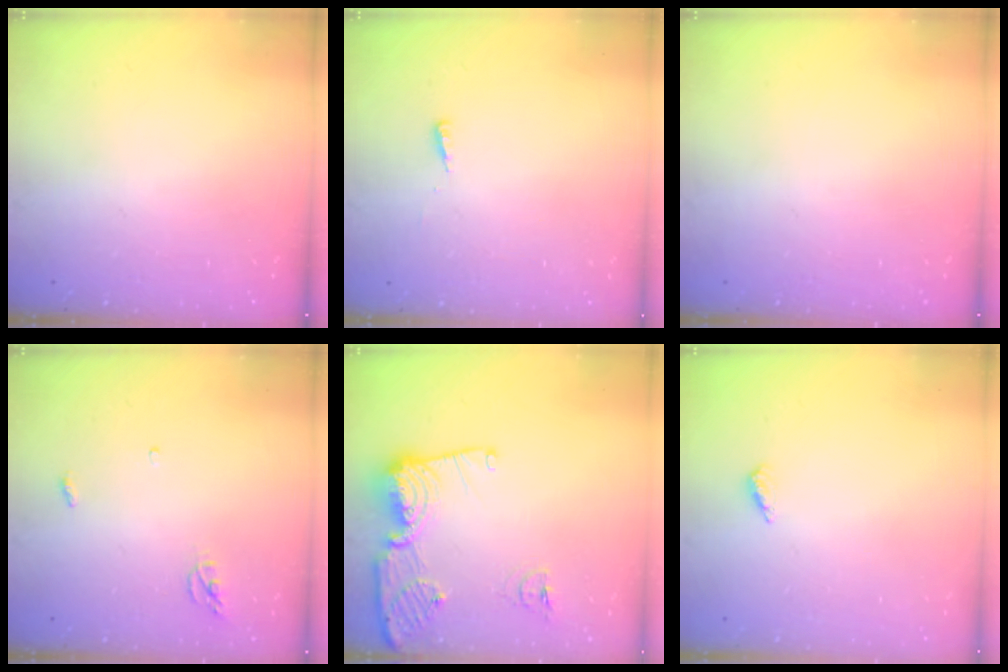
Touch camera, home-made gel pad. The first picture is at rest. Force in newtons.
{"total": 3.1, "press": 3.0, "slide": 0.9}
{"total": 0.0}
{"total": 3.8, "press": 3.8, "slide": 0.3}
{"total": 13.9, "press": 13.8, "slide": 1.5}
{"total": 2.6, "press": 2.2, "slide": 1.3}